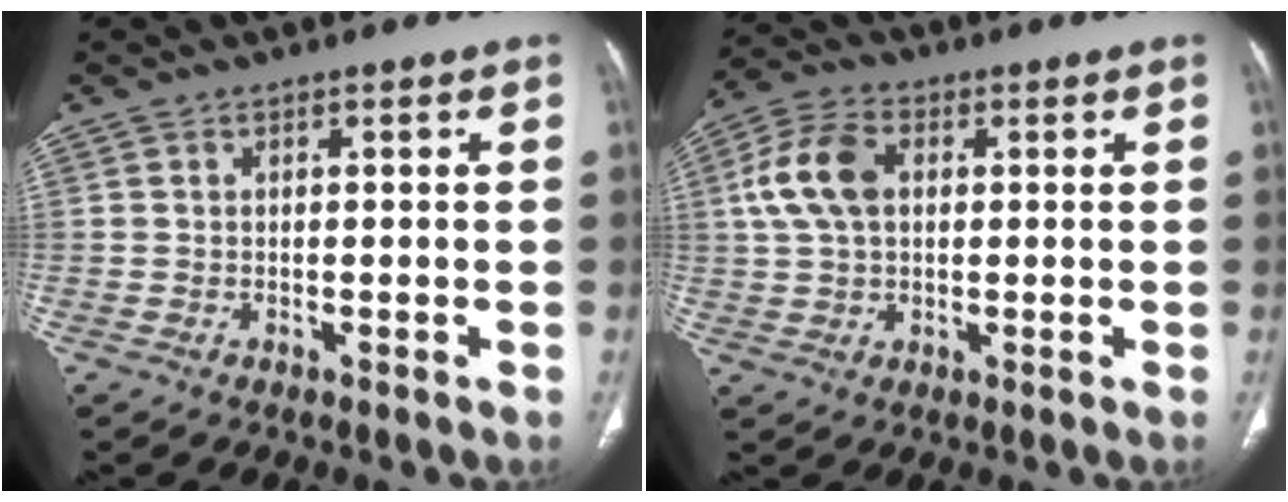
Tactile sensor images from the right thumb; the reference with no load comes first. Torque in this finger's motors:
{"motor_torque": [-0.02, 0.11, 0.33, -0.30, 0.17]}